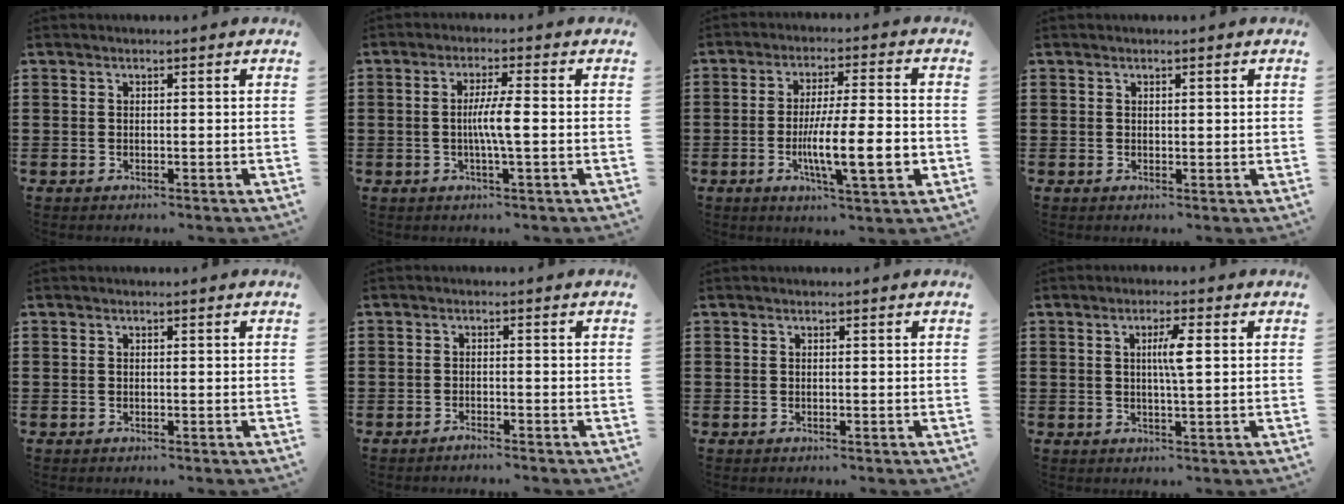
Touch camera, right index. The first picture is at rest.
{"total": 4.7, "force": [-0.5, 0.1, 4.6], "torque": [-0.083, -0.005, -0.011]}
{"total": 12.6, "force": [-2.9, 2.8, 11.9], "torque": [-0.213, -0.013, -0.053]}
{"total": 0.6, "force": [0.4, 0.3, 0.3], "torque": [-0.007, 0.002, 0.007]}
{"total": 0.0}
{"total": 1.2, "force": [-1.2, 0.0, 0.3], "torque": [-0.007, 0.000, -0.023]}
{"total": 0.0}
{"total": 3.9, "force": [0.7, 0.3, 3.8], "torque": [-0.074, 0.002, 0.008]}